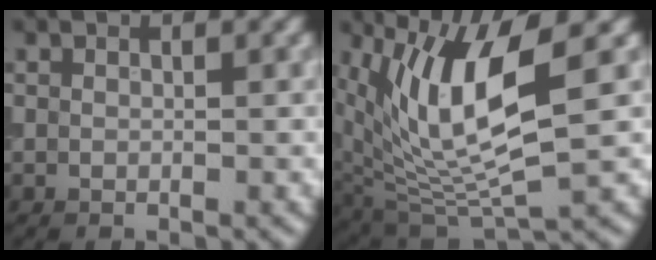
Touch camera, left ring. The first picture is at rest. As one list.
[{"total": 9.1, "force": [3.0, 2.9, 8.1], "torque": [-0.169, -0.013, 0.059]}]